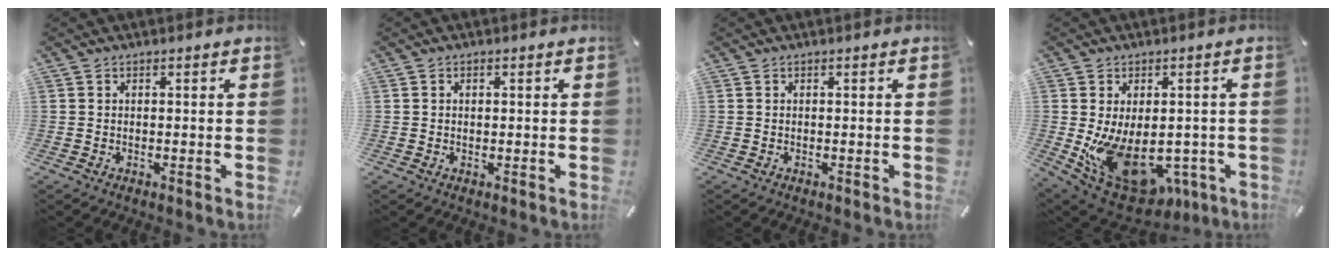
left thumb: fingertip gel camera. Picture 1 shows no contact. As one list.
[{"total": 1.0, "force": [0.1, 0.8, 0.5], "torque": [-0.004, 0.003, -0.001]}, {"total": 0.0}, {"total": 15.1, "force": [-3.0, 10.6, 10.3], "torque": [-0.149, -0.010, -0.030]}]